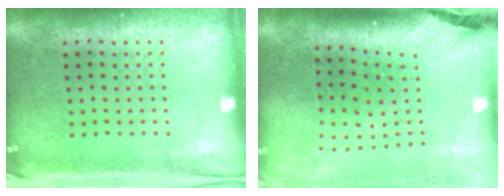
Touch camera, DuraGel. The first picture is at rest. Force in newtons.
{"total": 2.7, "press": 2.0, "slide": 1.9}